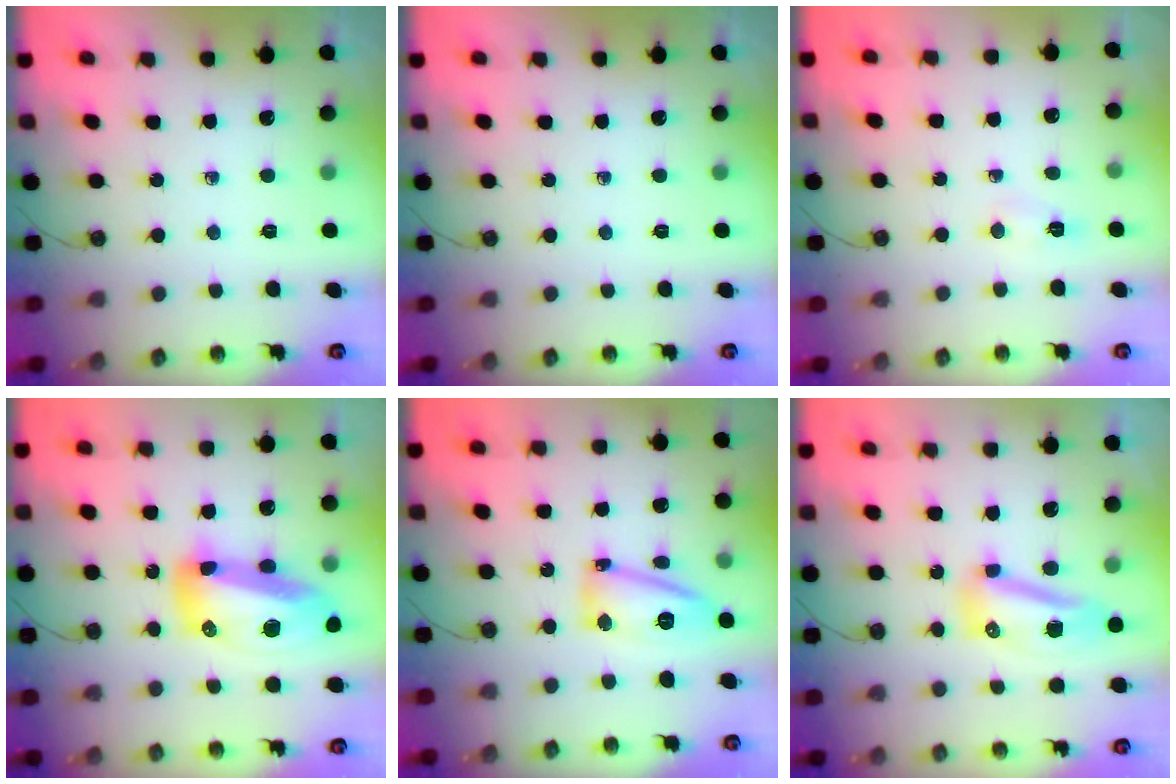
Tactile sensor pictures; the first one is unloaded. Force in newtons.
{"total": 0.0}
{"total": 3.7, "press": 3.7, "slide": 0.5}
{"total": 18.8, "press": 18.7, "slide": 1.8}
{"total": 12.7, "press": 12.6, "slide": 1.4}
{"total": 9.5, "press": 9.5, "slide": 1.0}